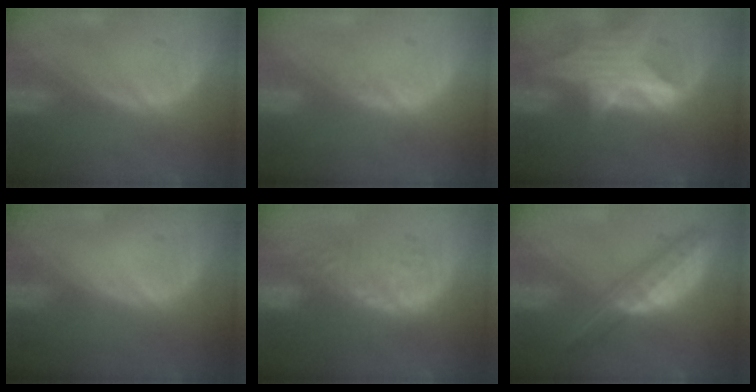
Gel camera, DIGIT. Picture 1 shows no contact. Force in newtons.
{"total": 1.3, "press": 1.1, "slide": 0.7}
{"total": 8.4, "press": 7.6, "slide": 3.6}
{"total": 0.0}
{"total": 9.3, "press": 8.7, "slide": 3.4}
{"total": 7.5, "press": 6.3, "slide": 4.0}